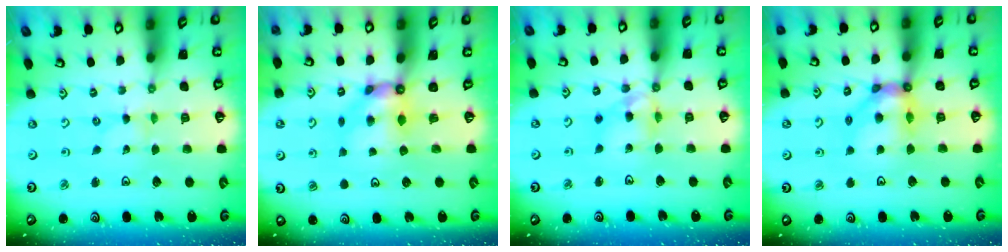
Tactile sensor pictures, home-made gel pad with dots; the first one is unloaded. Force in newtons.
{"total": 6.2, "press": 6.2, "slide": 0.6}
{"total": 11.6, "press": 11.4, "slide": 1.9}
{"total": 10.9, "press": 10.8, "slide": 1.6}